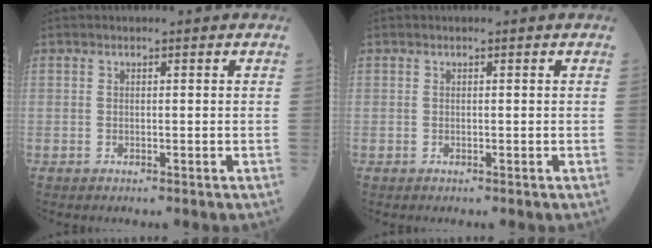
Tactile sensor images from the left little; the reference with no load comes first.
{"total": 0.0}